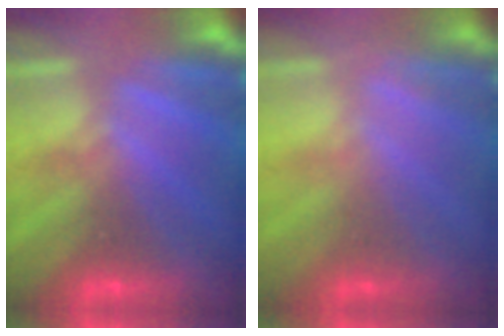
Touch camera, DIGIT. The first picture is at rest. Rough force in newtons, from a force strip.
{"total": 2.4}